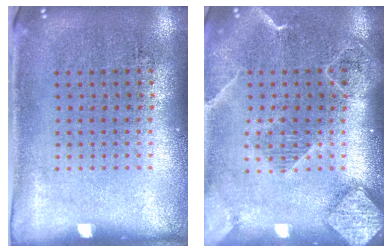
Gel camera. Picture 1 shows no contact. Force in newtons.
{"total": 2.1, "press": 1.9, "slide": 0.9}